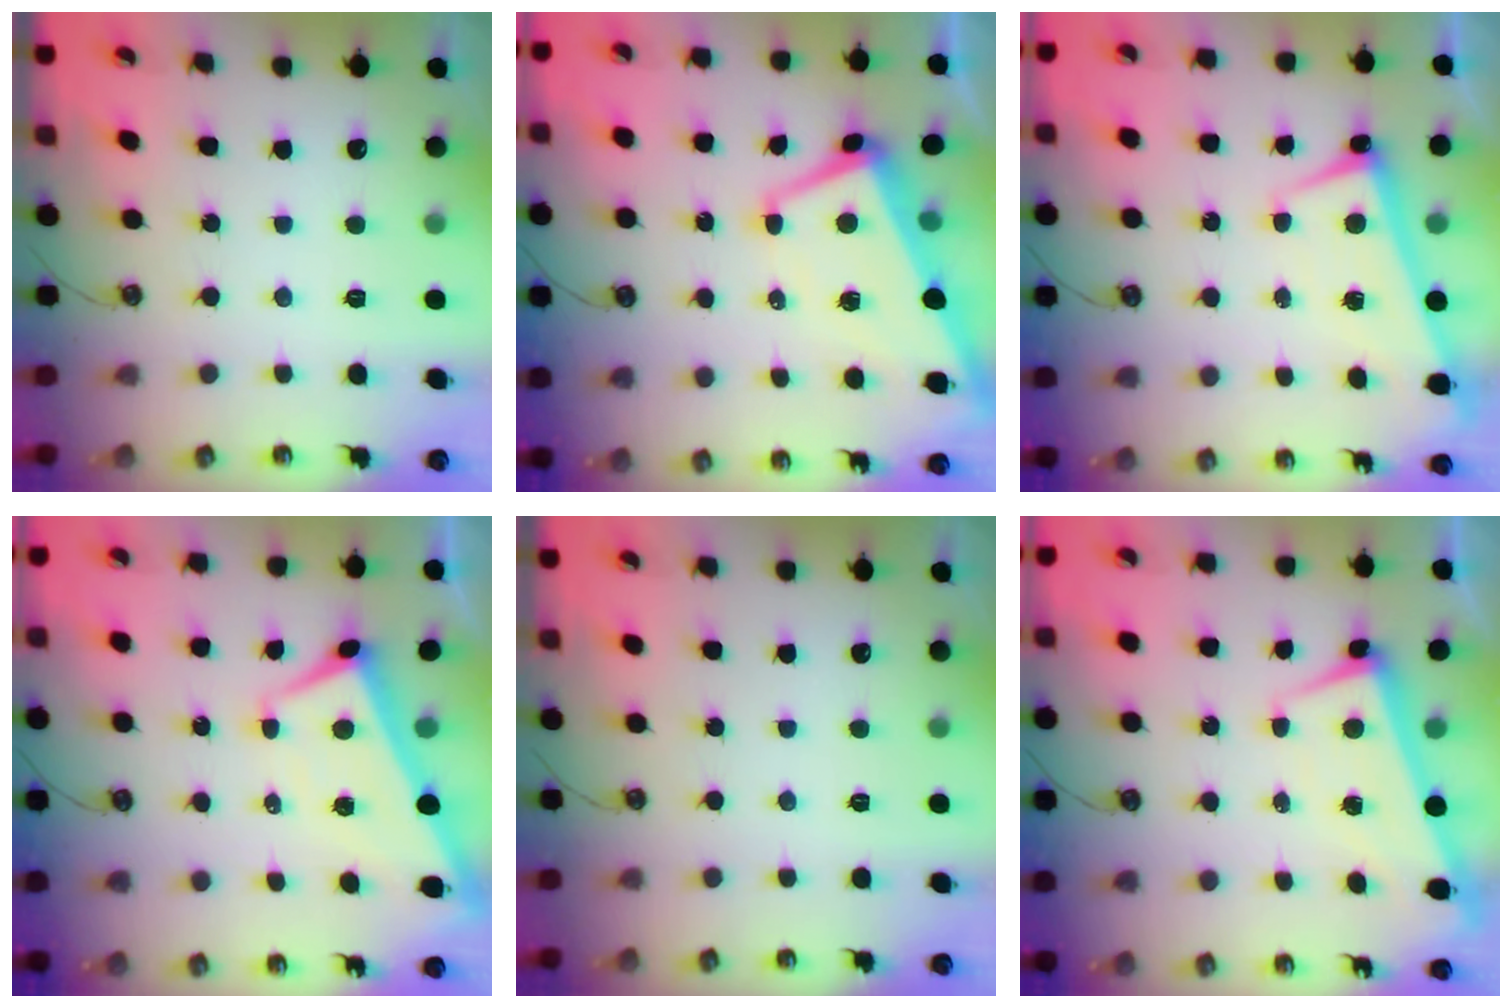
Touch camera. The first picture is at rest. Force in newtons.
{"total": 1.4, "press": 0.9, "slide": 1.0}
{"total": 1.3, "press": 1.0, "slide": 0.8}
{"total": 3.8, "press": 3.7, "slide": 0.8}
{"total": 0.0}
{"total": 1.5, "press": 0.4, "slide": 1.5}